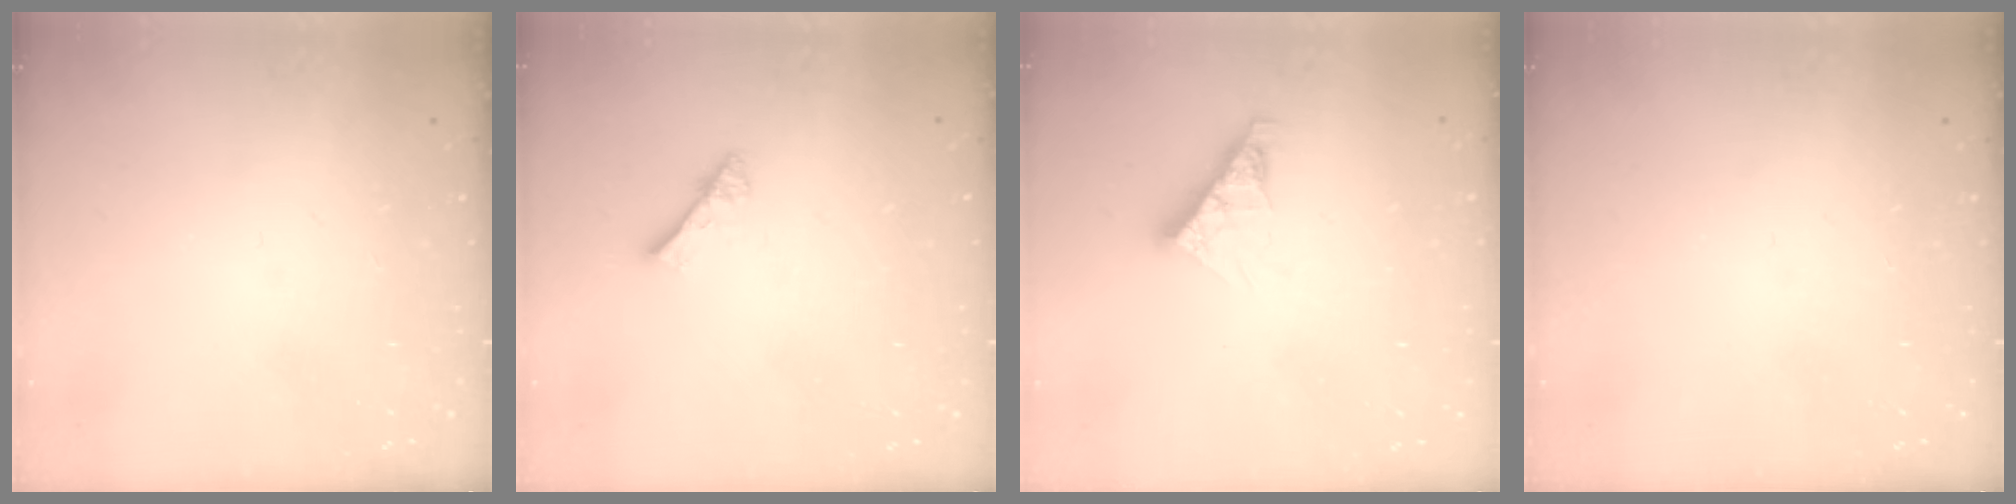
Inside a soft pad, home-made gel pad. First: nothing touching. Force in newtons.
{"total": 2.8, "press": 2.8, "slide": 0.3}
{"total": 8.0, "press": 8.0, "slide": 0.7}
{"total": 0.0}